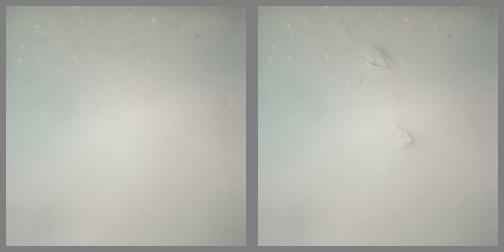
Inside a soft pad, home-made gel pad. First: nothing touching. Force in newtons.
{"total": 3.1, "press": 3.1, "slide": 0.4}